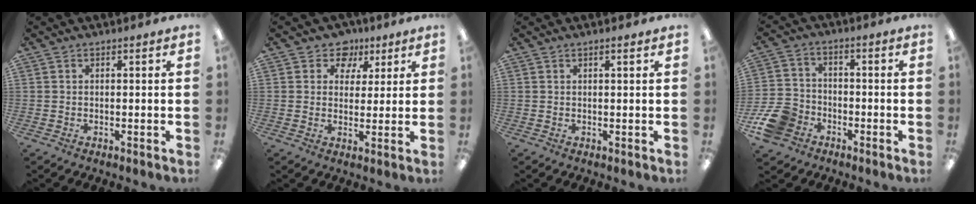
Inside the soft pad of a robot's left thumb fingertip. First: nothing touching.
{"total": 6.7, "force": [3.9, 5.2, 1.8], "torque": [-0.026, -0.016, 0.069]}
{"total": 1.1, "force": [0.6, 0.1, 0.9], "torque": [-0.018, 0.001, 0.010]}
{"total": 10.0, "force": [-5.3, 7.3, 4.4], "torque": [-0.095, 0.040, -0.095]}